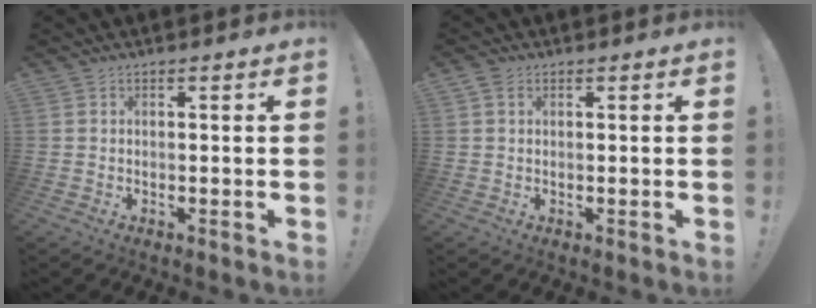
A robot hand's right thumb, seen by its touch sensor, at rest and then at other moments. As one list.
[{"total": 1.7, "force": [0.9, 1.2, 0.8], "torque": [-0.014, 0.001, 0.016]}]